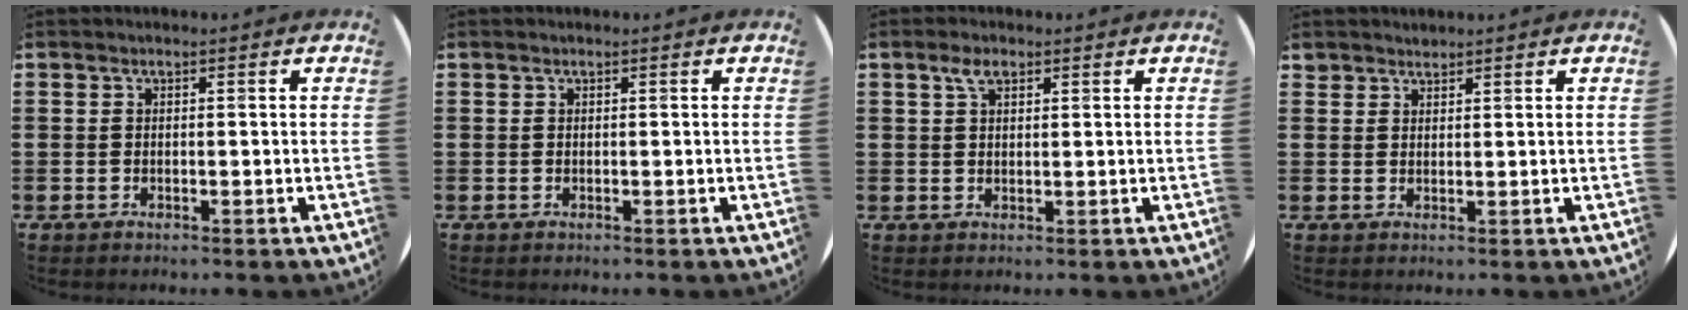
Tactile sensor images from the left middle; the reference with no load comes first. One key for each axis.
{"total": 0.0}
{"total": 2.5, "fx": 1.6, "fy": 1.2, "fz": 1.5, "tx": -0.024, "ty": 0.004, "tz": 0.027}
{"total": 1.5, "fx": 1.4, "fy": 0.3, "fz": -0.3, "tx": 0.003, "ty": 0.001, "tz": 0.028}